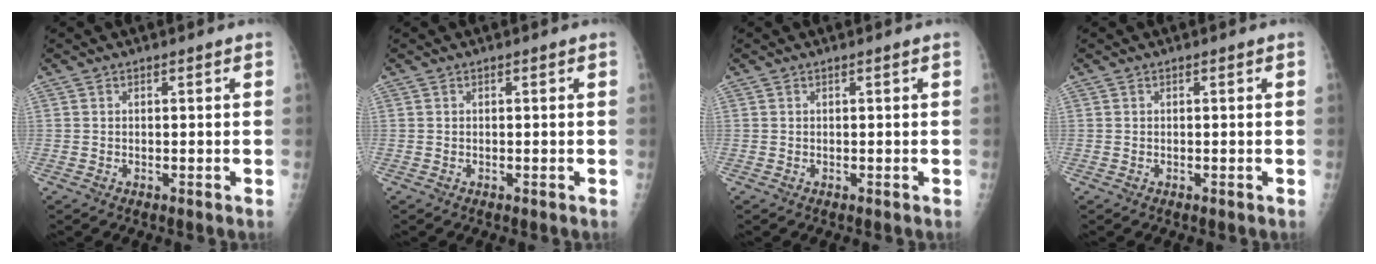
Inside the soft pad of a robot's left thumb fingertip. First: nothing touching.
{"total": 0.0}
{"total": 0.0}
{"total": 0.0}